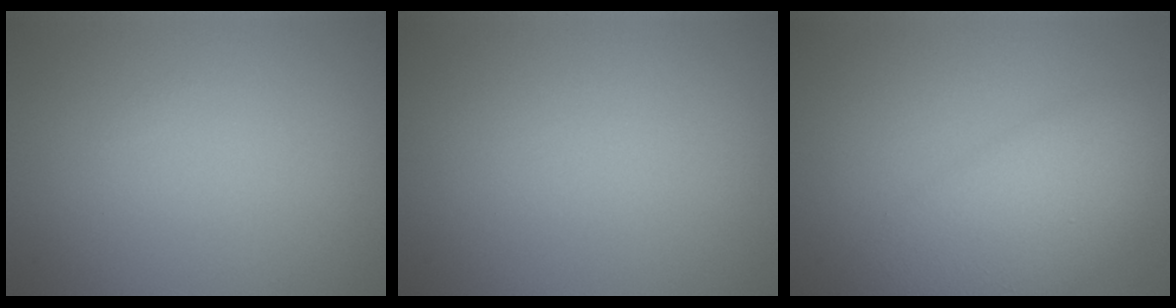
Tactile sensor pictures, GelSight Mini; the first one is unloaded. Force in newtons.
{"total": 0.0}
{"total": 7.0, "press": 7.0, "slide": 0.2}